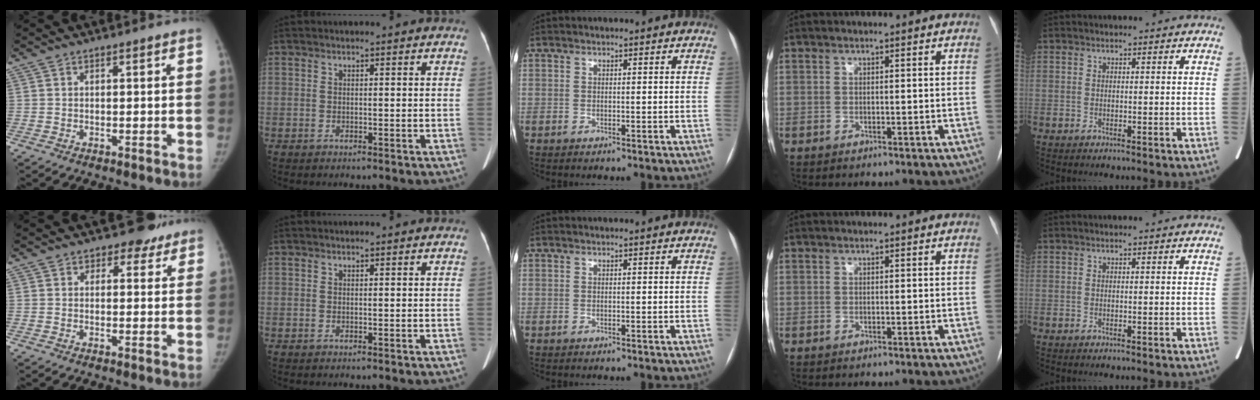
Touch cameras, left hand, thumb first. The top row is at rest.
{"thumb": {"total": 3.7, "force": [2.7, 2.5, 0.4], "torque": [0.024, -0.012, 0.030]}, "index": {"total": 0.7, "force": [0.6, 0.1, 0.2], "torque": [-0.008, 0.002, 0.009]}}